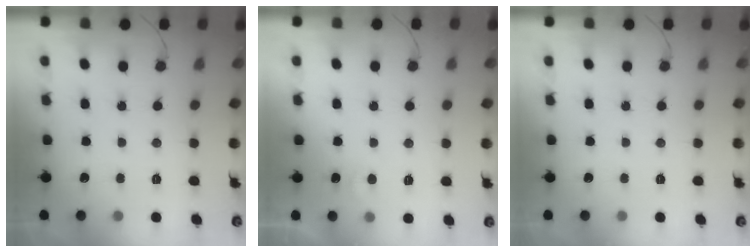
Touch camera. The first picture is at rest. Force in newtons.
{"total": 4.4, "press": 4.4, "slide": 0.5}
{"total": 0.0}